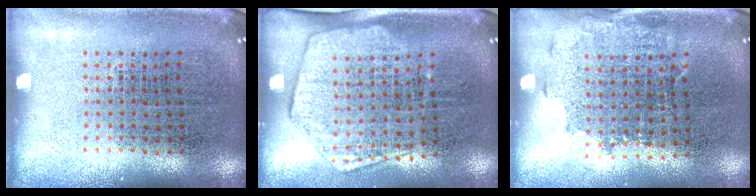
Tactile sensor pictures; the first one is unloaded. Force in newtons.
{"total": 1.8, "press": 1.6, "slide": 0.8}
{"total": 1.4, "press": 1.2, "slide": 0.7}